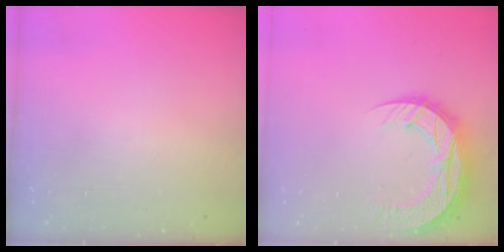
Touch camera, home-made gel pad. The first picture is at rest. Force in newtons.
{"total": 12.2, "press": 12.2, "slide": 0.9}